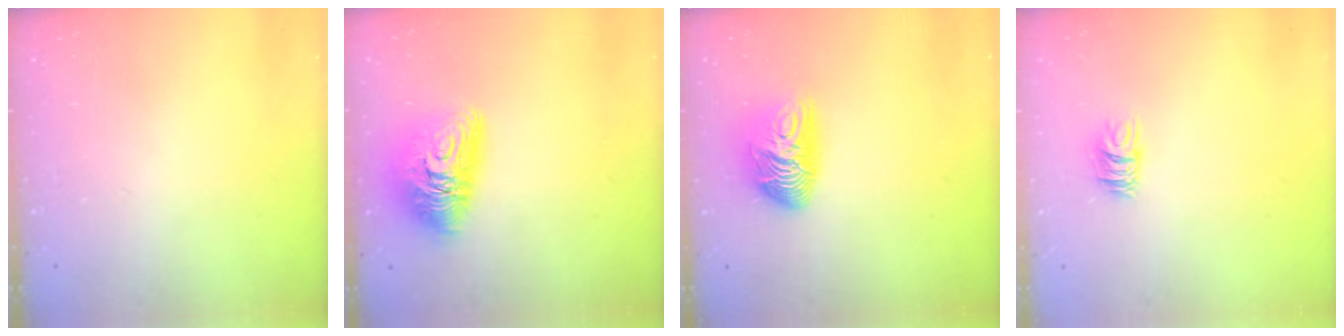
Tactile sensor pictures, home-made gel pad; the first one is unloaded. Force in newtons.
{"total": 12.9, "press": 12.9, "slide": 1.0}
{"total": 11.7, "press": 11.7, "slide": 1.1}
{"total": 7.0, "press": 7.0, "slide": 0.5}